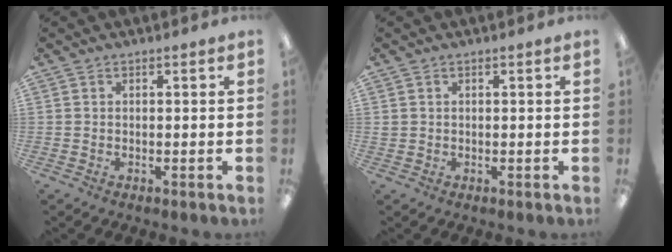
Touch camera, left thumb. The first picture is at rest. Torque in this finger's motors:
{"motor_torque": [-0.40, -0.07, 0.14, -0.20, 0.00]}